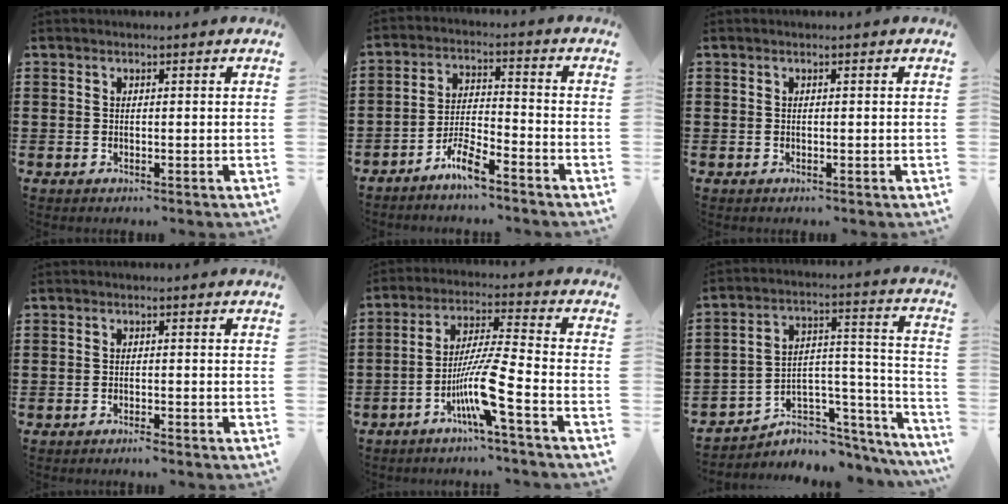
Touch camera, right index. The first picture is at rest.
{"total": 5.8, "force": [-4.8, 0.7, 3.0], "torque": [-0.074, -0.001, -0.095]}
{"total": 0.0}
{"total": 1.0, "force": [-0.9, 0.0, 0.4], "torque": [-0.010, -0.002, -0.018]}
{"total": 9.4, "force": [-4.6, 0.2, 8.2], "torque": [-0.169, -0.010, -0.092]}
{"total": 4.6, "force": [-3.3, 3.0, 1.1], "torque": [-0.028, -0.011, -0.062]}